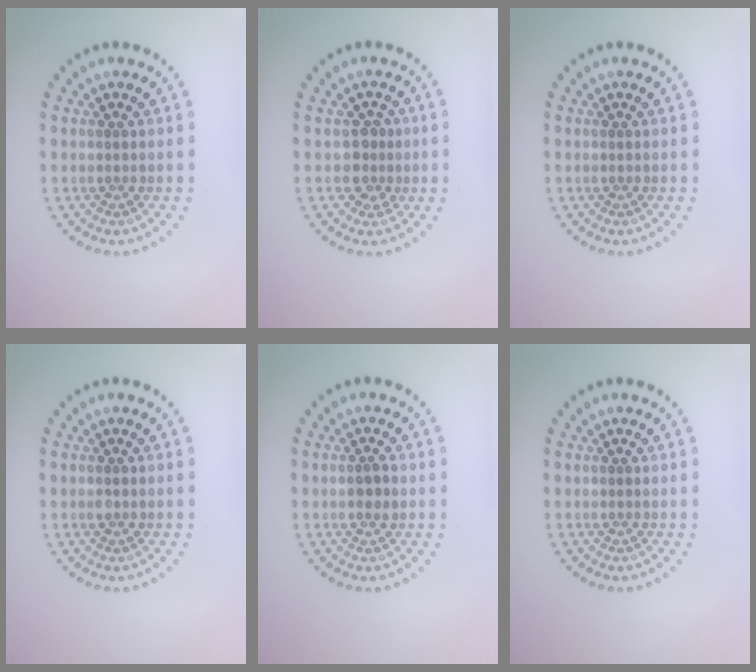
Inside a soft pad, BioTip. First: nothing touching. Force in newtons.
{"total": 2.1, "press": 1.7, "slide": 1.2}
{"total": 0.0}
{"total": 0.7, "press": 0.7, "slide": 0.1}
{"total": 1.5, "press": 1.5, "slide": 0.2}
{"total": 0.0}